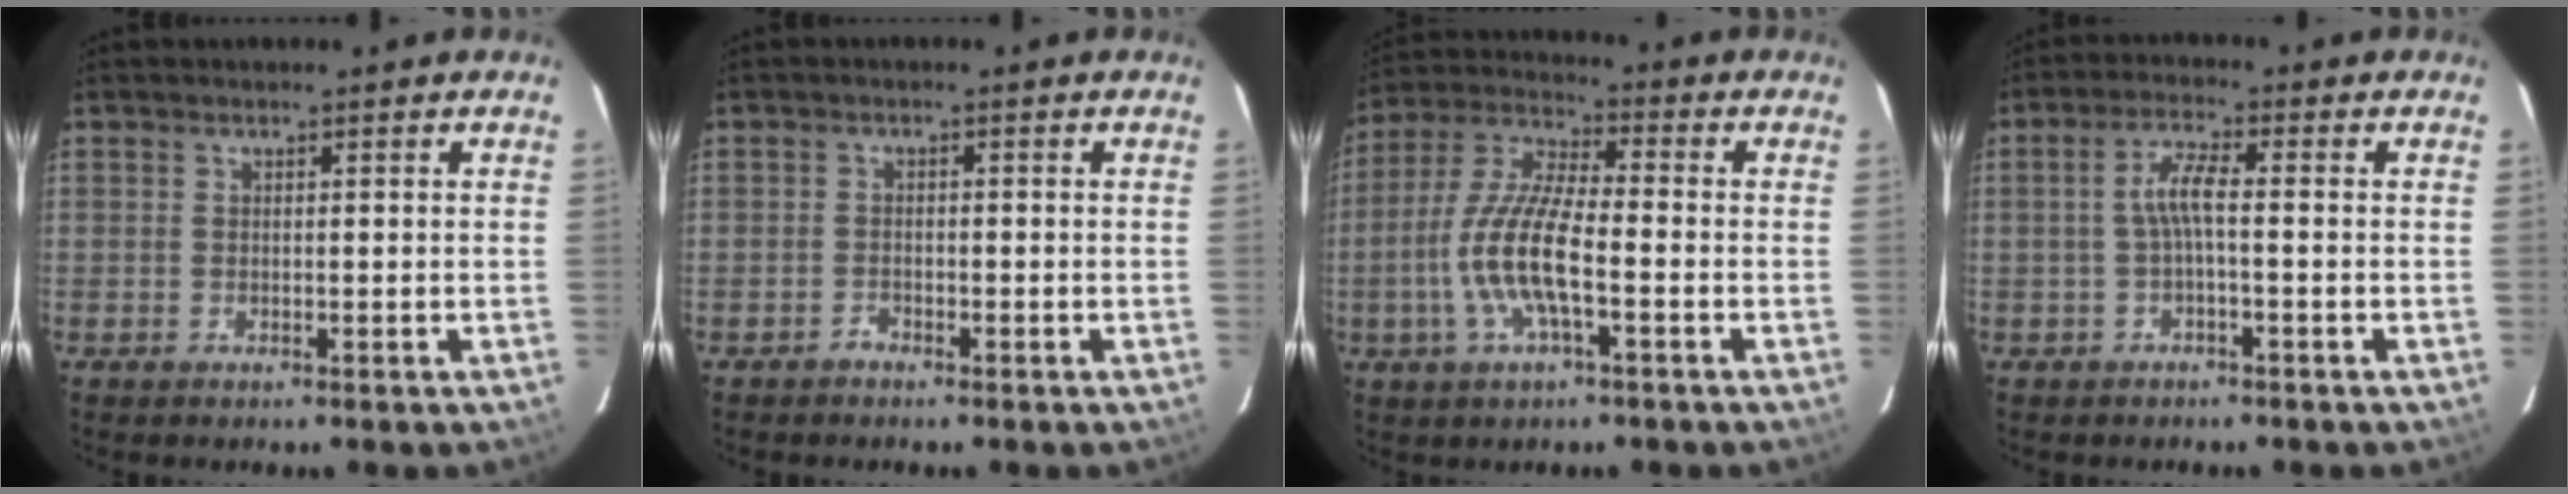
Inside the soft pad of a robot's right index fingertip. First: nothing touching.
{"total": 1.2, "force": [-1.1, 0.6, 0.0], "torque": [0.000, 0.004, -0.021]}
{"total": 12.6, "force": [-3.4, 3.3, 11.7], "torque": [-0.247, -0.001, -0.069]}
{"total": 4.0, "force": [-0.6, 0.5, 3.9], "torque": [-0.081, 0.008, -0.011]}